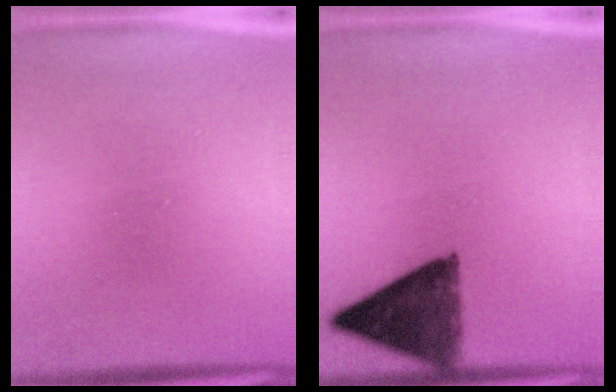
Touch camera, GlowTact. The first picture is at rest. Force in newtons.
{"total": 7.8}